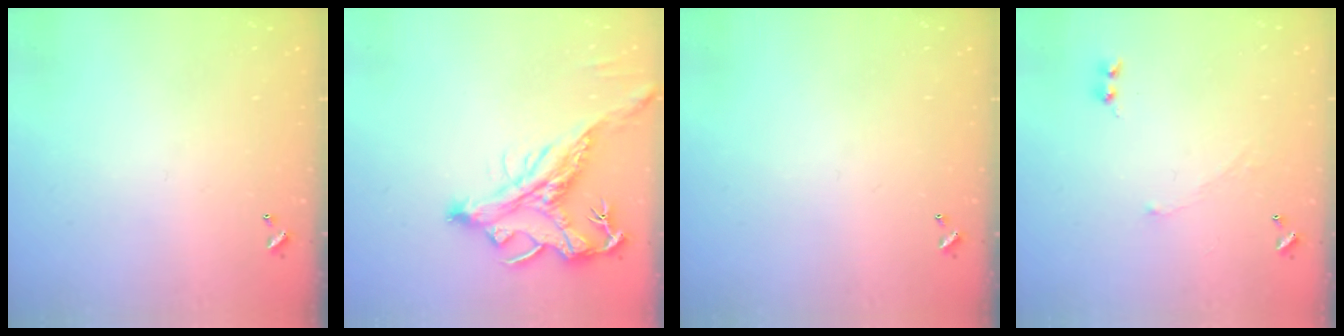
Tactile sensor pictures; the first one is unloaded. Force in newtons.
{"total": 4.1, "press": 3.8, "slide": 1.5}
{"total": 0.0}
{"total": 2.1, "press": 2.0, "slide": 0.7}